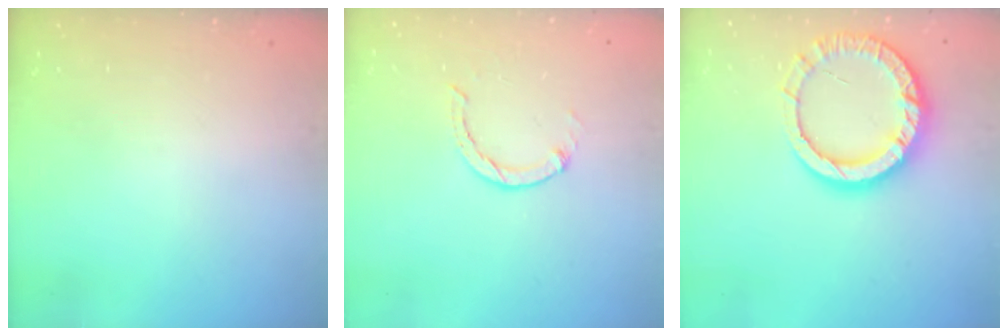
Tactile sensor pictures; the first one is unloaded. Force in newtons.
{"total": 0.0}
{"total": 14.2, "press": 14.1, "slide": 1.4}